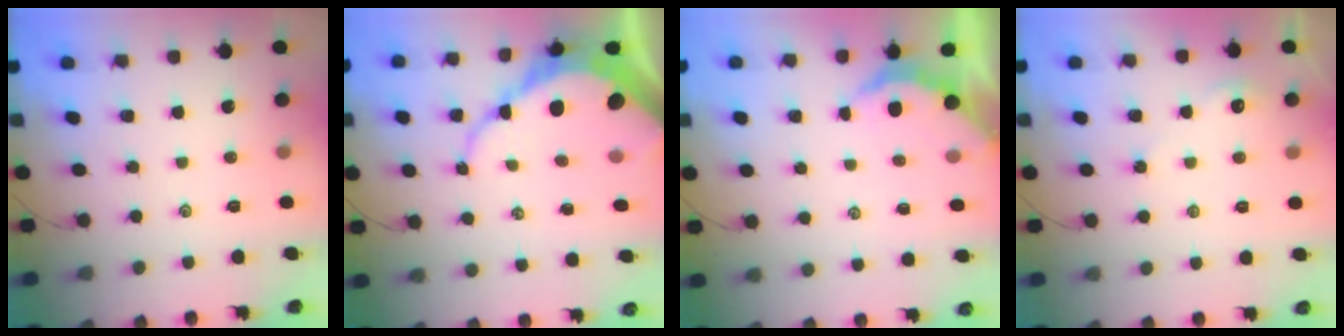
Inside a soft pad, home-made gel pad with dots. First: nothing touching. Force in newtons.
{"total": 11.5, "press": 11.5, "slide": 1.0}
{"total": 2.3, "press": 2.3, "slide": 0.2}
{"total": 2.6, "press": 2.6, "slide": 0.3}